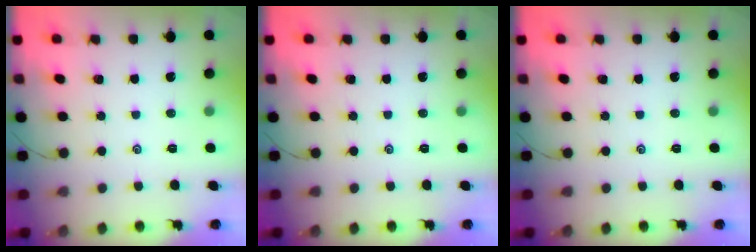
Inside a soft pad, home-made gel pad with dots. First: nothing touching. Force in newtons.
{"total": 0.0}
{"total": 0.0}